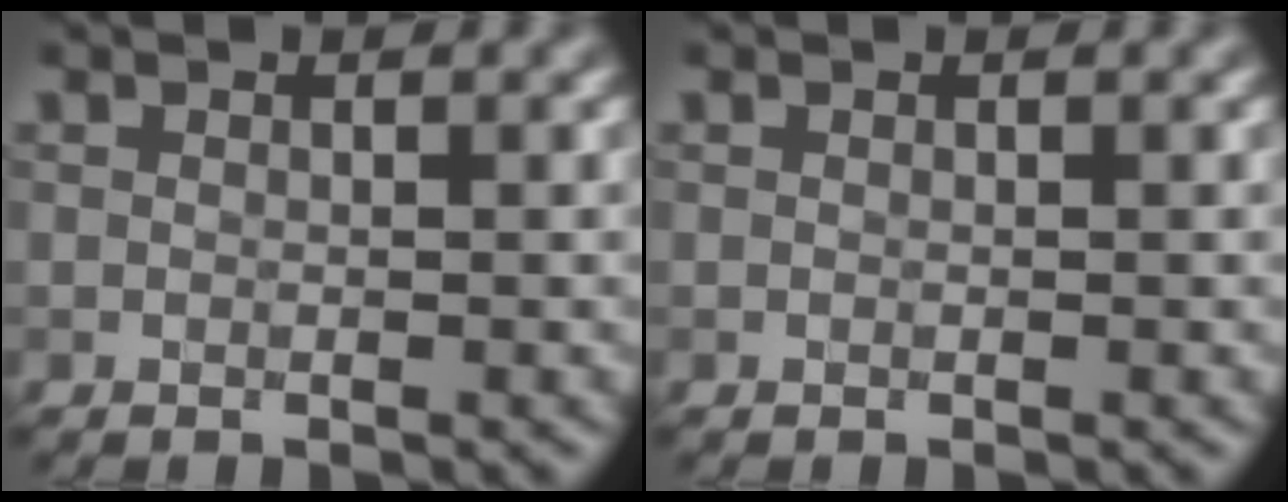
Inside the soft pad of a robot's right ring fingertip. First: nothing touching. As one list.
[{"total": 0.0}]